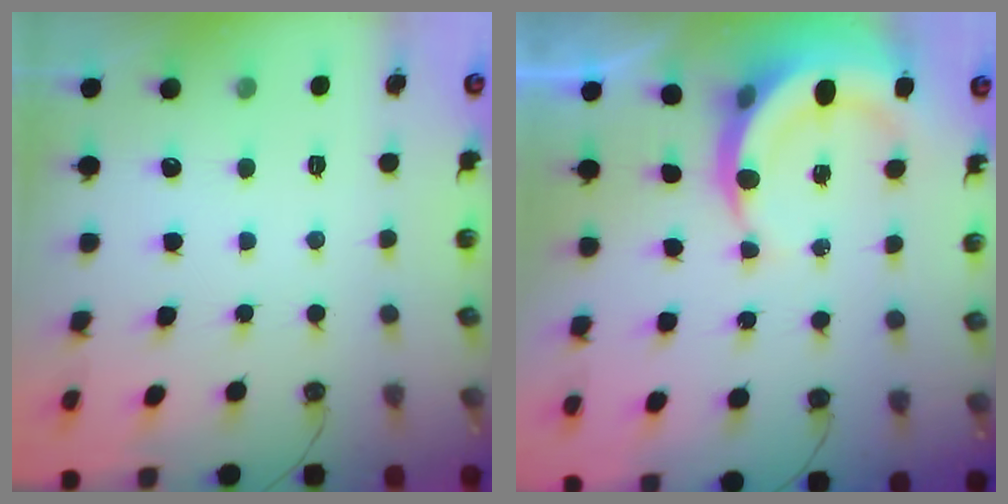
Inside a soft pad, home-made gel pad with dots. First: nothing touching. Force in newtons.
{"total": 6.6, "press": 6.6, "slide": 0.9}